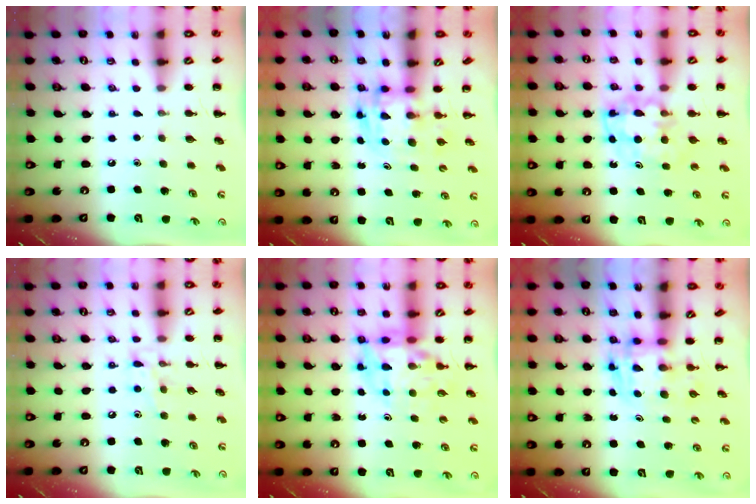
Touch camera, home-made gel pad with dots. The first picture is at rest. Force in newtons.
{"total": 3.5, "press": 3.4, "slide": 0.6}
{"total": 5.5, "press": 5.5, "slide": 0.7}
{"total": 8.3, "press": 8.1, "slide": 1.3}
{"total": 10.0, "press": 9.5, "slide": 3.2}
{"total": 3.6, "press": 3.5, "slide": 0.6}